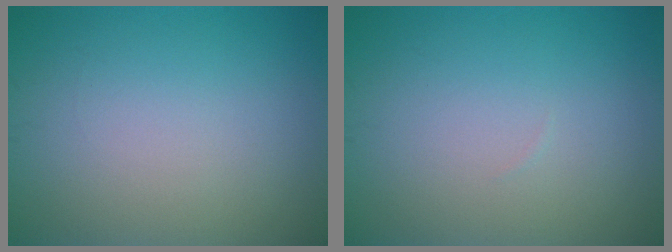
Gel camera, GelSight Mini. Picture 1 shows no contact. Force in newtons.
{"total": 0.0}